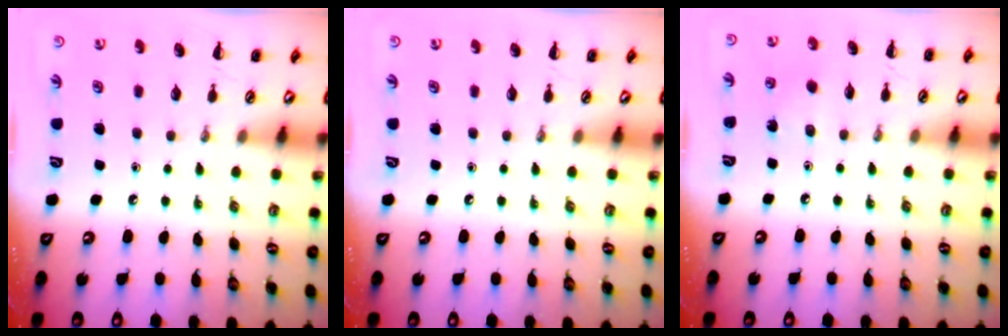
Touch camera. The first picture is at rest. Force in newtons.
{"total": 0.0}
{"total": 2.1, "press": 2.0, "slide": 0.6}